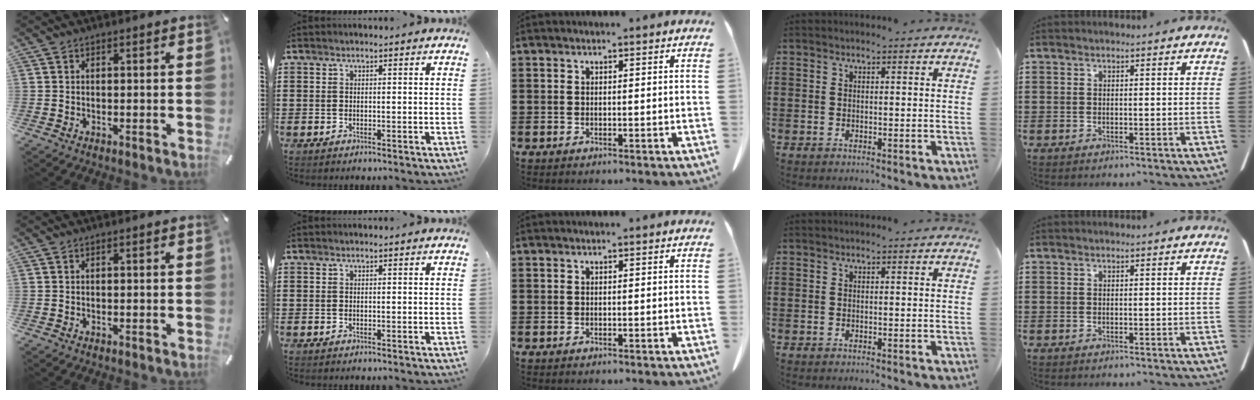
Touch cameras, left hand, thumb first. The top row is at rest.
{}